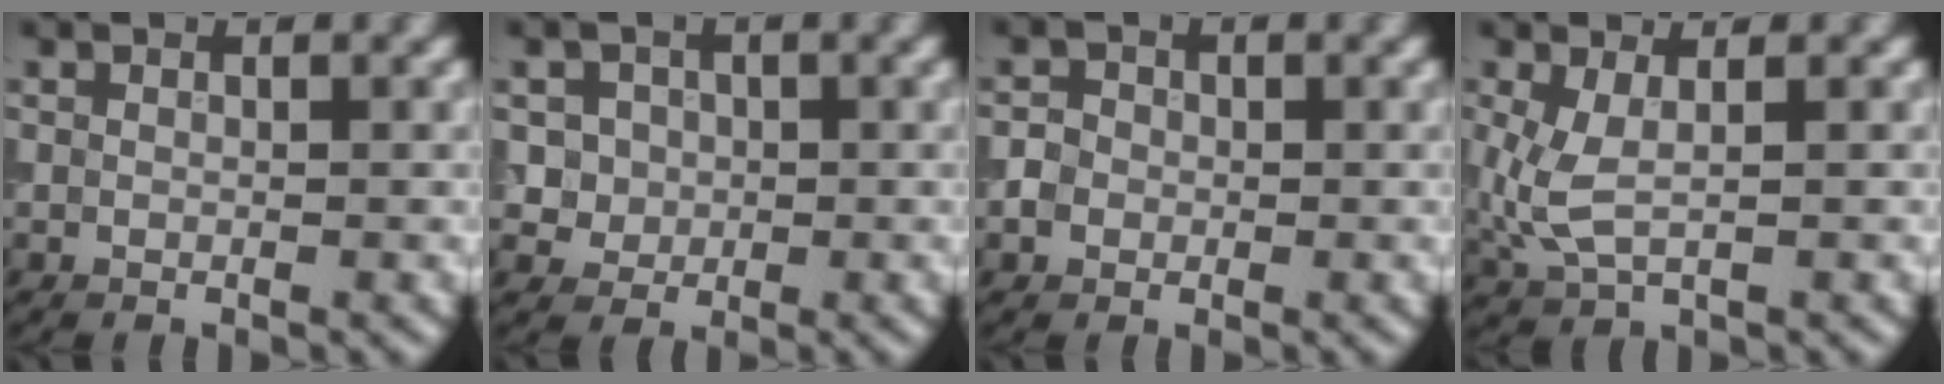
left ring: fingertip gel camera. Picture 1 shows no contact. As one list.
[{"total": 4.0, "force": [0.8, 3.7, 1.4], "torque": [-0.012, 0.012, 0.011]}, {"total": 1.6, "force": [-0.4, 1.4, 0.5], "torque": [0.003, -0.001, -0.009]}, {"total": 3.2, "force": [0.4, 1.5, 2.8], "torque": [-0.079, -0.003, 0.009]}]